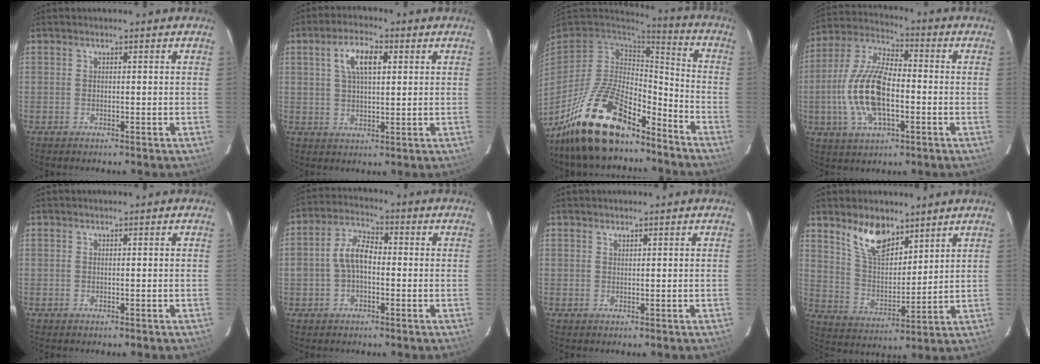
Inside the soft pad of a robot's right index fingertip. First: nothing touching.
{"total": 6.9, "force": [2.5, 2.9, 5.8], "torque": [-0.106, 0.014, 0.046]}
{"total": 20.3, "force": [-14.7, 7.7, 11.7], "torque": [-0.244, -0.012, -0.257]}
{"total": 15.5, "force": [-2.8, 6.8, 13.6], "torque": [-0.288, 0.005, -0.055]}
{"total": 0.0}
{"total": 6.9, "force": [-0.7, 4.1, 5.5], "torque": [-0.108, 0.020, -0.011]}
{"total": 0.5, "force": [0.5, 0.1, 0.0], "torque": [0.001, 0.000, 0.010]}
{"total": 10.9, "force": [7.7, 5.0, 5.9], "torque": [-0.107, 0.003, 0.151]}